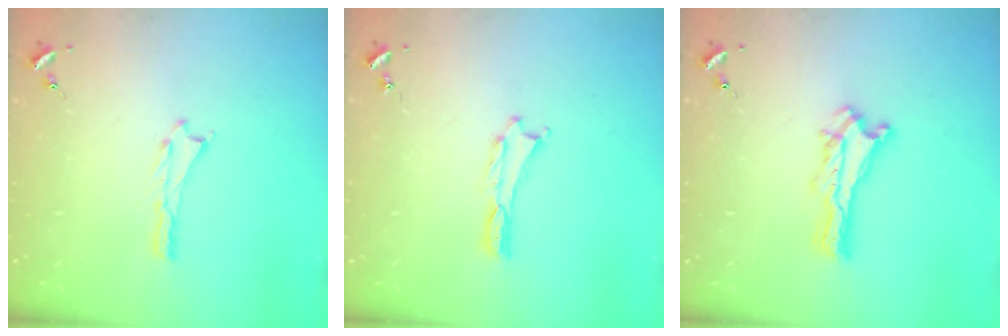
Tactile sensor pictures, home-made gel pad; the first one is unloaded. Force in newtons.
{"total": 0.0}
{"total": 1.2, "press": 1.2, "slide": 0.2}